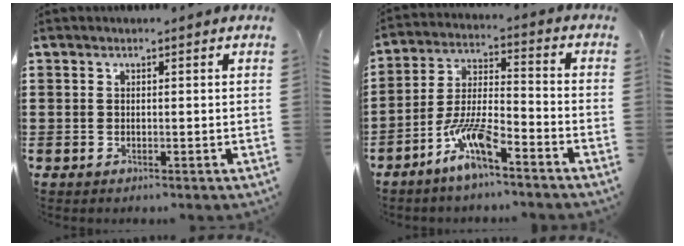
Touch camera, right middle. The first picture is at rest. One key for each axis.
{"total": 8.3, "fx": -5.7, "fy": 1.6, "fz": 5.8, "tx": -0.135, "ty": -0.008, "tz": -0.113}